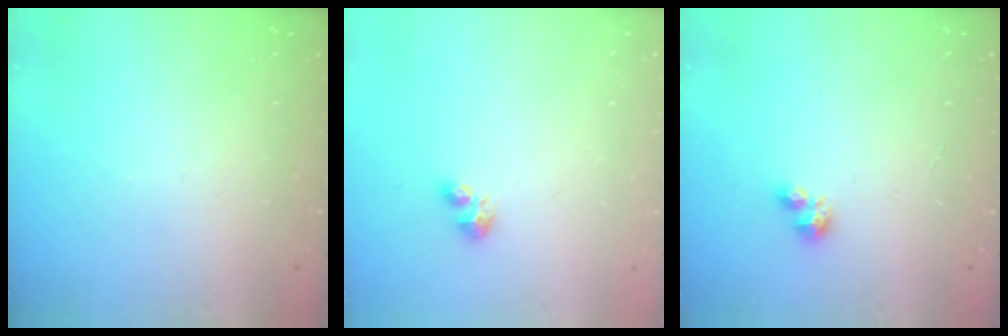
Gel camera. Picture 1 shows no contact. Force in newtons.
{"total": 2.3, "press": 2.2, "slide": 0.5}
{"total": 1.0, "press": 1.0, "slide": 0.1}